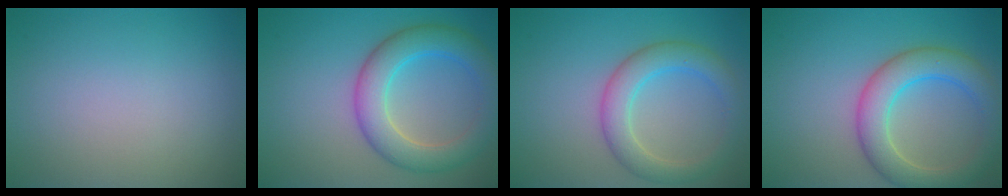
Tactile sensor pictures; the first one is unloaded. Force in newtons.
{"total": 5.9, "press": 5.9, "slide": 0.2}
{"total": 4.3, "press": 4.3, "slide": 0.3}
{"total": 5.6, "press": 5.6, "slide": 0.2}